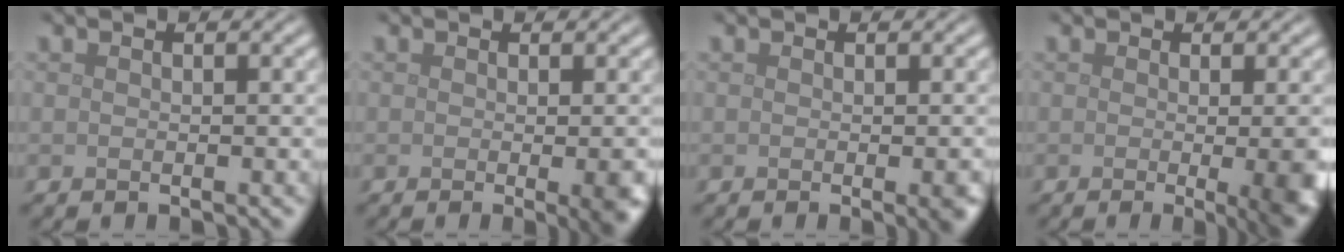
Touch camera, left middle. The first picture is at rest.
{"total": 3.4, "force": [-0.6, 1.0, 3.2], "torque": [-0.032, -0.006, -0.008]}
{"total": 2.1, "force": [-0.5, 0.5, 2.0], "torque": [-0.017, -0.001, -0.007]}
{"total": 8.7, "force": [-1.1, 3.7, 7.8], "torque": [-0.041, -0.008, -0.006]}